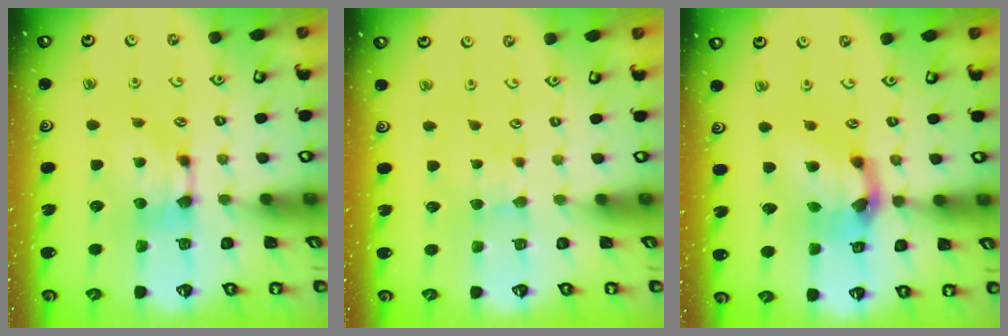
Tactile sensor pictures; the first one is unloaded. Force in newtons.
{"total": 1.9, "press": 1.9, "slide": 0.4}
{"total": 5.3, "press": 4.8, "slide": 2.1}